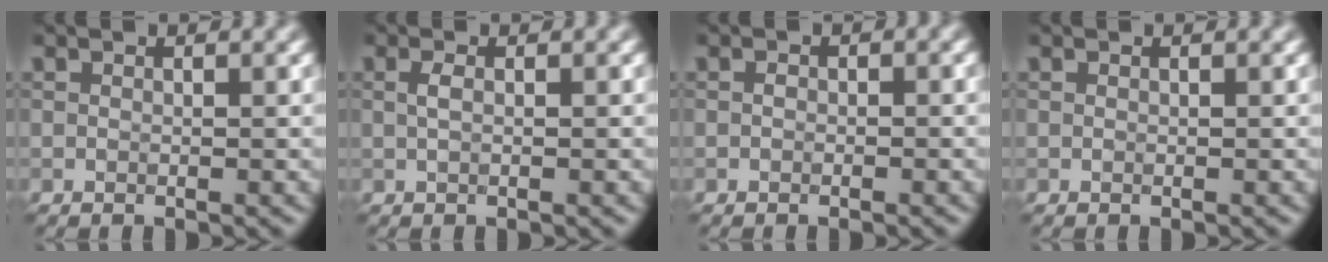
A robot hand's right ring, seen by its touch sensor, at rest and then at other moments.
{"total": 0.9, "force": [0.2, 0.2, 0.8], "torque": [-0.018, 0.002, 0.004]}
{"total": 0.6, "force": [-0.3, 0.3, 0.4], "torque": [-0.006, 0.001, -0.005]}
{"total": 0.0}